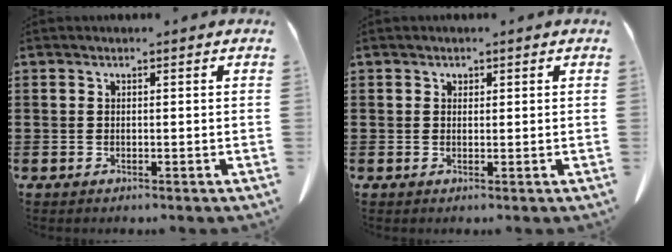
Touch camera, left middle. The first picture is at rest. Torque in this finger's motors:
{"motor_torque": [-0.29, 0.68, -0.03, 0.01]}